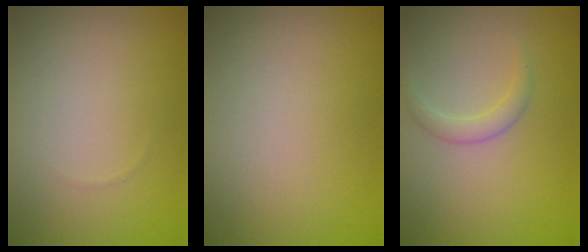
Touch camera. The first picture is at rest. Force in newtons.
{"total": 0.0}
{"total": 1.6, "press": 1.6, "slide": 0.0}